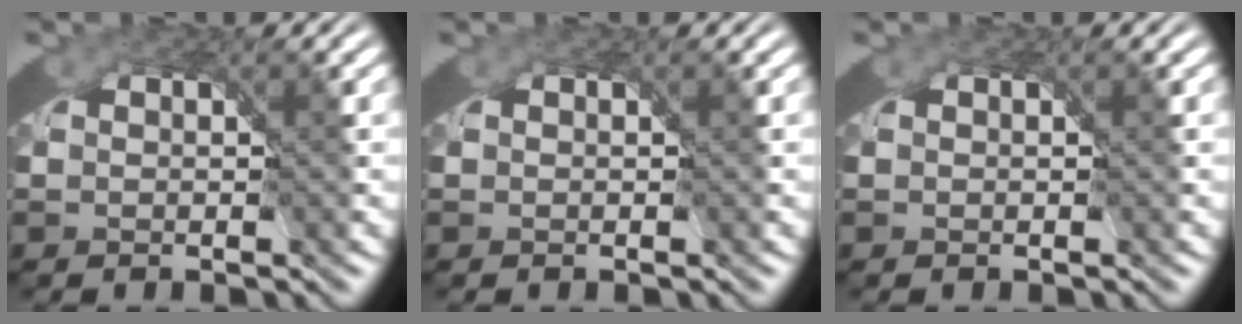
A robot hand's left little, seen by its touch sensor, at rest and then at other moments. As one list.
[{"total": 0.0}, {"total": 0.0}]